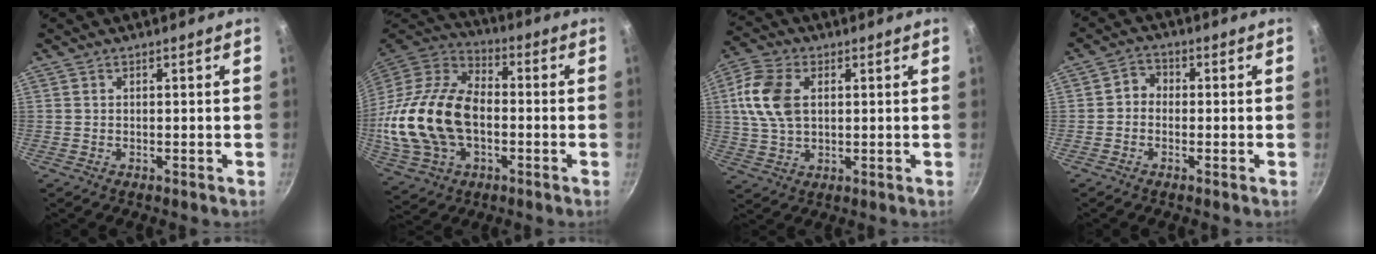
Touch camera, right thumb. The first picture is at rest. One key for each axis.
{"total": 23.6, "fx": -2.5, "fy": 15.2, "fz": 17.9, "tx": -0.339, "ty": 0.034, "tz": -0.046}
{"total": 11.0, "fx": 2.1, "fy": 7.0, "fz": 8.2, "tx": -0.157, "ty": 0.007, "tz": 0.035}
{"total": 2.6, "fx": -0.6, "fy": 2.2, "fz": 1.3, "tx": -0.013, "ty": 0.013, "tz": -0.023}